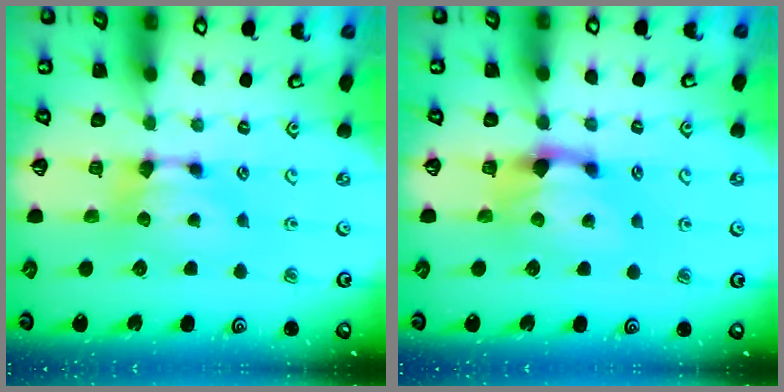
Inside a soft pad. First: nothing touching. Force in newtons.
{"total": 1.9, "press": 1.1, "slide": 1.5}